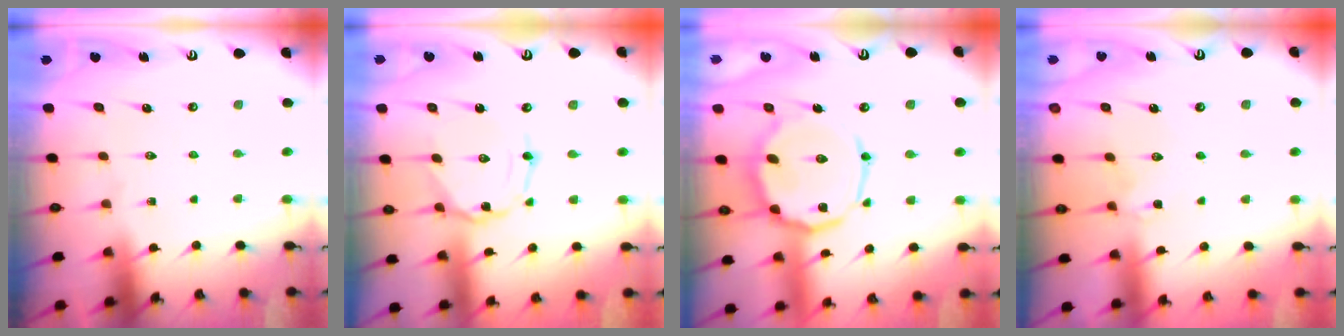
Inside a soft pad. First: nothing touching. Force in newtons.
{"total": 2.3, "press": 2.3, "slide": 0.3}
{"total": 15.2, "press": 15.2, "slide": 1.2}
{"total": 2.4, "press": 2.4, "slide": 0.3}